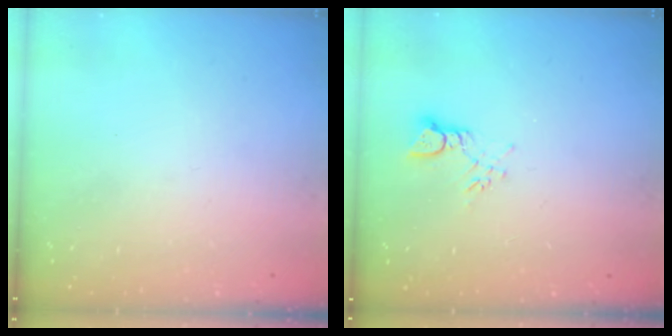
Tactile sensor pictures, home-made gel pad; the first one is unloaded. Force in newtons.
{"total": 2.7, "press": 2.7, "slide": 0.4}